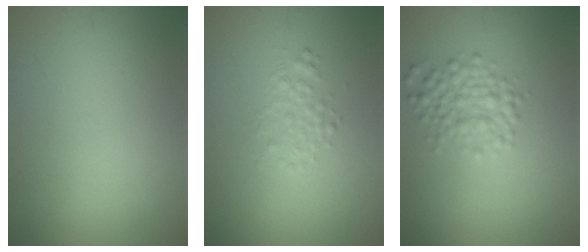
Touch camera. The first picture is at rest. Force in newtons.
{"total": 1.7, "press": 1.7, "slide": 0.0}
{"total": 3.1, "press": 3.1, "slide": 0.1}